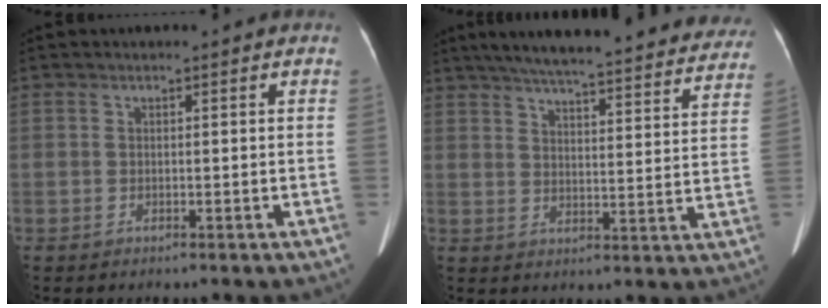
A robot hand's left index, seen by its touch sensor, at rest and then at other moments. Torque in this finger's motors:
{"motor_torque": [0.83, -1.31, 0.19, 0.16]}